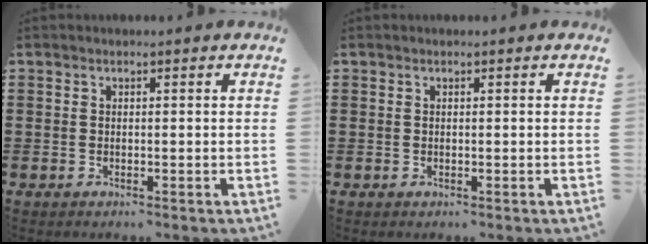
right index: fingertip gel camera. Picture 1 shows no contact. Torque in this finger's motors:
{"motor_torque": [0.13, 0.07, 0.02, -0.01]}